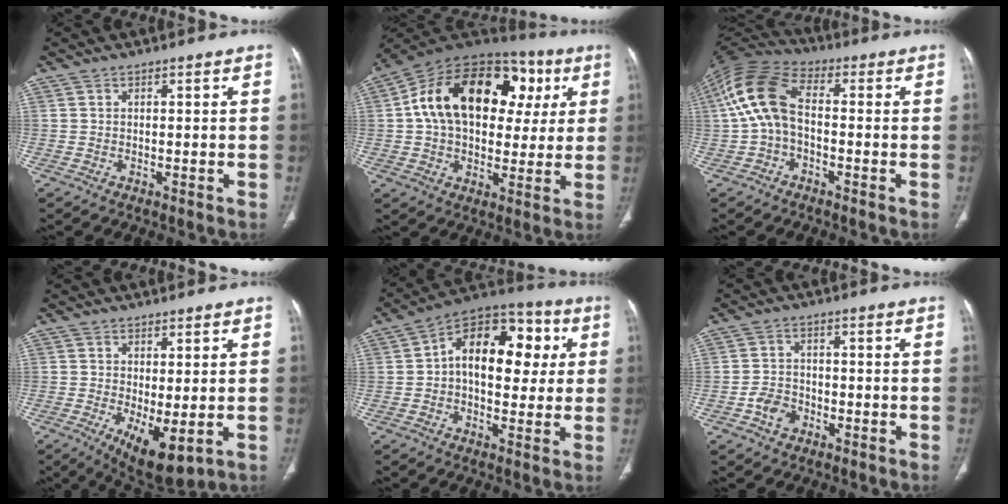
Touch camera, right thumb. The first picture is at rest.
{"total": 26.5, "force": [5.9, 16.9, 19.5], "torque": [-0.291, 0.043, 0.090]}
{"total": 12.4, "force": [-0.7, 7.5, 9.9], "torque": [-0.199, 0.036, -0.023]}
{"total": 8.5, "force": [-1.9, 3.3, 7.5], "torque": [-0.120, -0.021, -0.015]}
{"total": 17.7, "force": [2.5, 11.0, 13.6], "torque": [-0.161, 0.031, 0.029]}
{"total": 4.5, "force": [-2.0, 3.4, 2.1], "torque": [-0.028, 0.018, -0.036]}